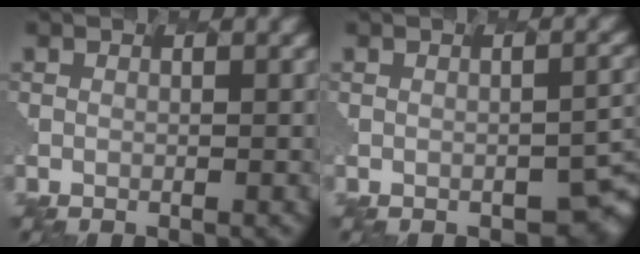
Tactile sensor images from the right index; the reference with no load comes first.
{"total": 4.3, "force": [-1.8, 1.8, 3.5], "torque": [-0.047, -0.008, -0.010]}